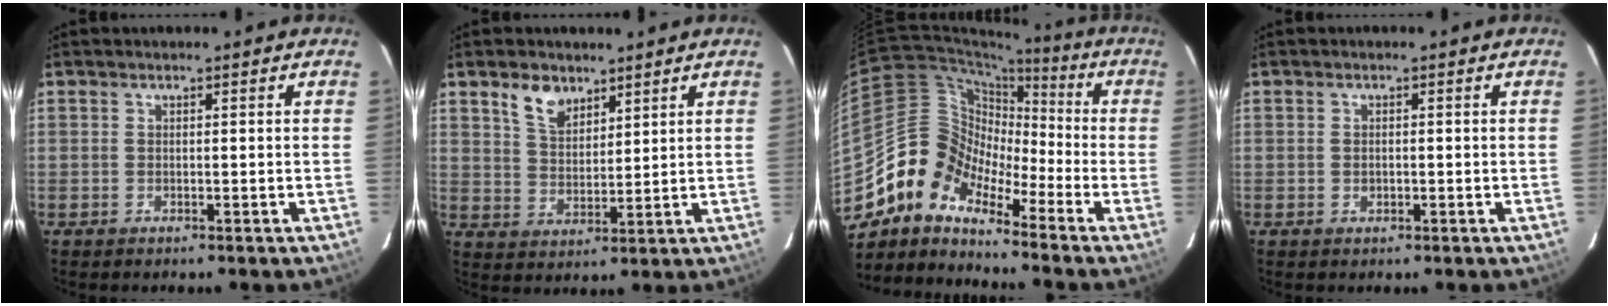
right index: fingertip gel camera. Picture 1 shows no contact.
{"total": 6.5, "force": [4.3, 3.6, 3.3], "torque": [-0.059, 0.009, 0.084]}
{"total": 10.3, "force": [-7.5, 6.1, 3.5], "torque": [-0.058, 0.033, -0.175]}
{"total": 1.1, "force": [-0.2, 0.8, 0.7], "torque": [-0.013, 0.001, -0.004]}